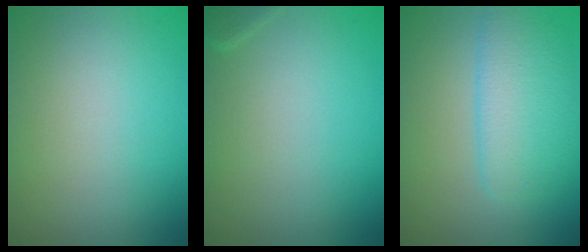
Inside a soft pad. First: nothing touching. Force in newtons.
{"total": 0.7, "press": 0.7, "slide": 0.0}
{"total": 4.4, "press": 4.4, "slide": 0.1}